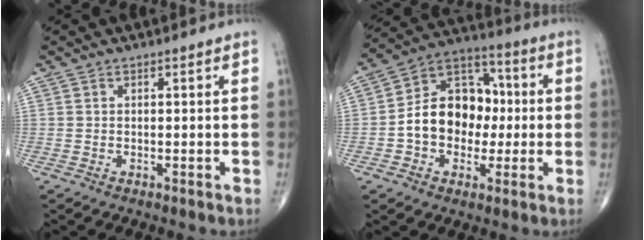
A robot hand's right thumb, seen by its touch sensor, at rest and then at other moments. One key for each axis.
{"total": 15.0, "fx": -0.9, "fy": 11.3, "fz": 9.8, "tx": -0.116, "ty": 0.041, "tz": -0.022}